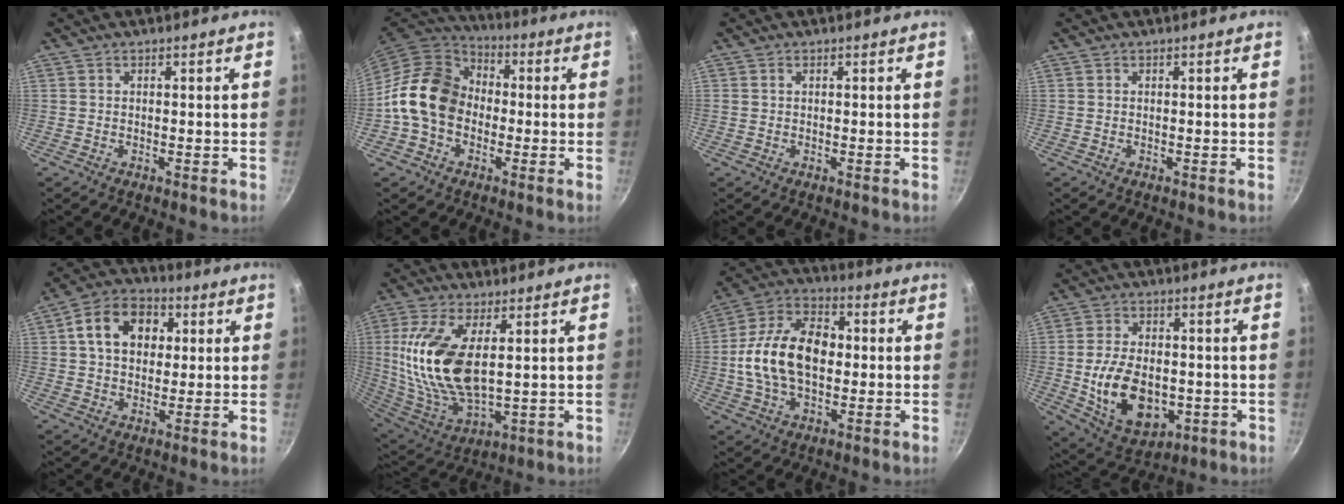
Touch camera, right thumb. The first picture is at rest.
{"total": 14.6, "force": [-1.3, 11.6, 8.8], "torque": [-0.121, 0.035, -0.041]}
{"total": 0.5, "force": [0.3, 0.3, 0.3], "torque": [-0.004, 0.002, 0.005]}
{"total": 0.0}
{"total": 12.3, "force": [3.0, 9.2, 7.6], "torque": [-0.104, 0.017, 0.036]}
{"total": 18.7, "force": [3.5, 9.1, 16.0], "torque": [-0.321, -0.022, 0.076]}
{"total": 17.4, "force": [-0.1, 11.1, 13.3], "torque": [-0.212, 0.032, -0.016]}
{"total": 15.7, "force": [-2.4, 10.3, 11.7], "torque": [-0.182, 0.002, -0.022]}